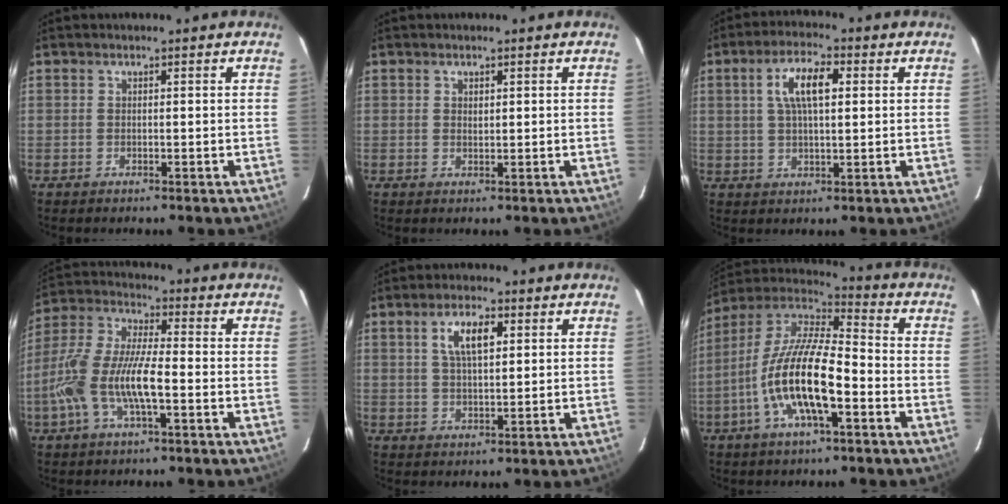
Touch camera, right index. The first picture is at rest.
{"total": 0.9, "force": [0.4, 0.6, 0.5], "torque": [-0.008, 0.003, 0.008]}
{"total": 7.8, "force": [2.1, 2.9, 6.9], "torque": [-0.126, 0.014, 0.038]}
{"total": 13.5, "force": [-3.8, 3.9, 12.3], "torque": [-0.264, 0.000, -0.076]}
{"total": 6.4, "force": [2.3, 2.5, 5.5], "torque": [-0.100, 0.009, 0.044]}
{"total": 17.3, "force": [-5.8, 5.1, 15.5], "torque": [-0.302, -0.008, -0.116]}